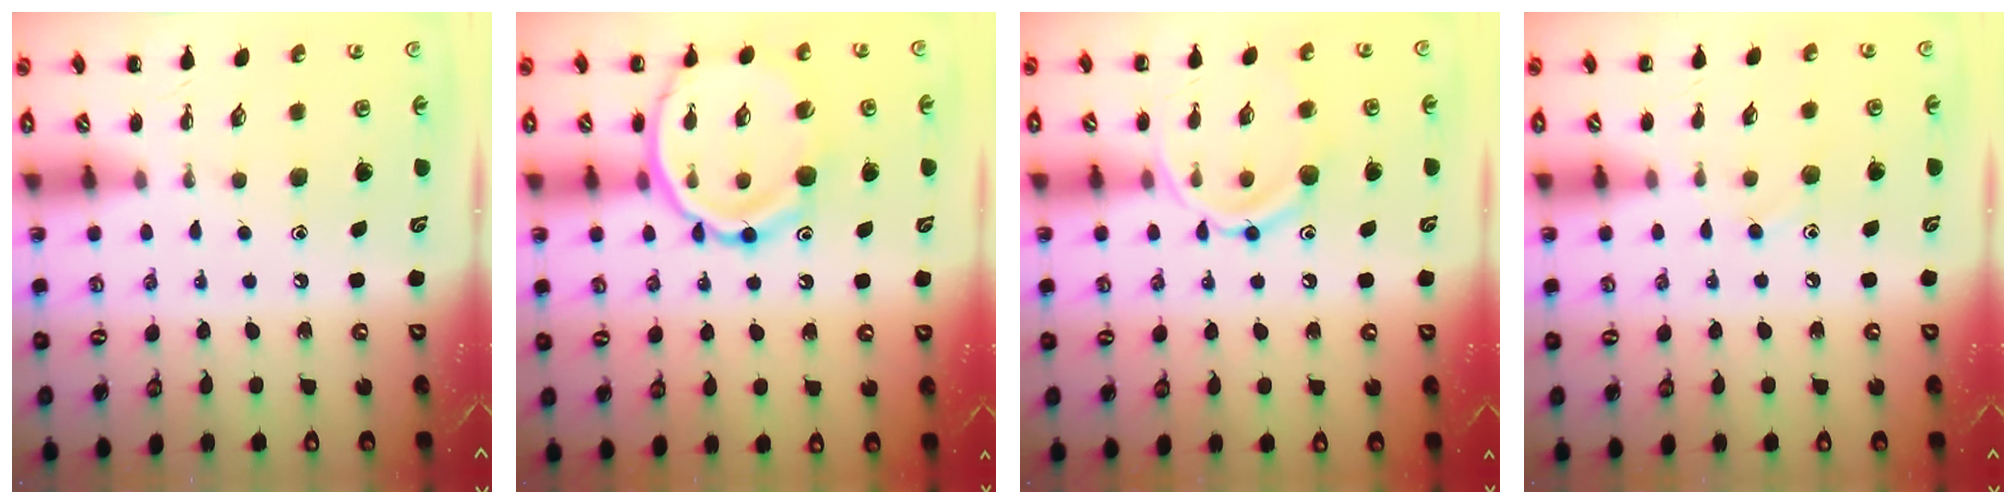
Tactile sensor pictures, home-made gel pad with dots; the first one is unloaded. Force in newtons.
{"total": 16.3, "press": 16.1, "slide": 2.5}
{"total": 13.2, "press": 13.1, "slide": 1.2}
{"total": 7.0, "press": 6.6, "slide": 2.3}